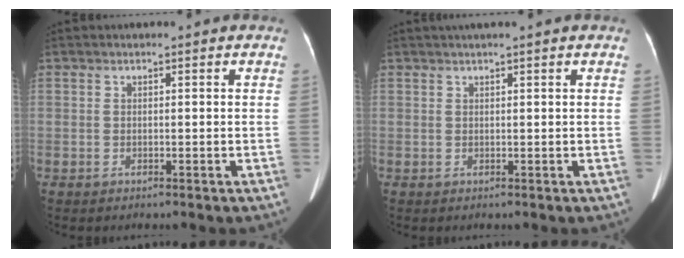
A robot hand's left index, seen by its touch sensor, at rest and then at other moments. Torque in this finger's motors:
{"motor_torque": [0.39, -0.35, 0.02, 0.08]}